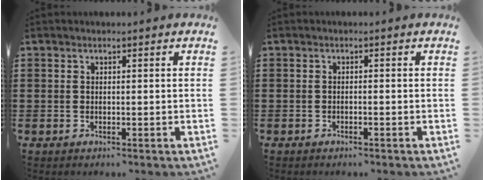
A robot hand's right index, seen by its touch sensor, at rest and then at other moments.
{"total": 0.7, "force": [-0.6, 0.0, 0.3], "torque": [-0.007, -0.002, -0.012]}